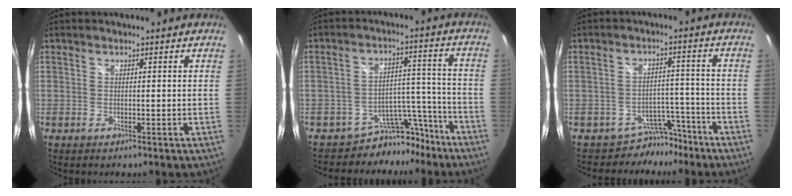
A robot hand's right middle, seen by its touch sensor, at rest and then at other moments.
{"total": 9.2, "force": [-7.9, 4.7, 0.6], "torque": [0.000, 0.046, -0.112]}
{"total": 6.0, "force": [-5.0, 3.4, -0.1], "torque": [0.005, 0.027, -0.074]}